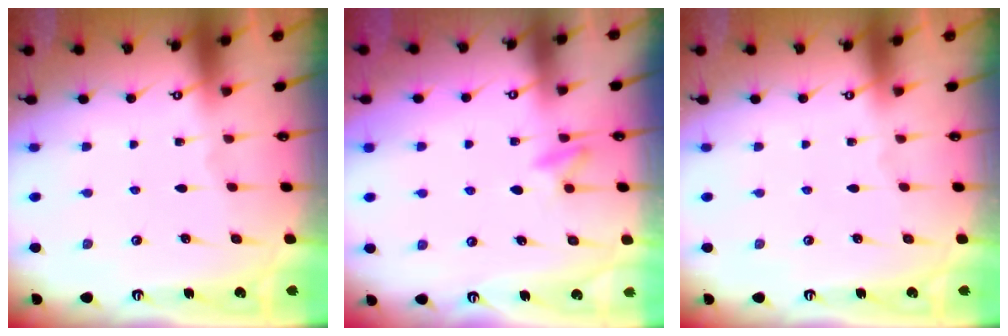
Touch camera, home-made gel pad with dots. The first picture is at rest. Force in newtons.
{"total": 7.8, "press": 7.7, "slide": 1.5}
{"total": 0.0}